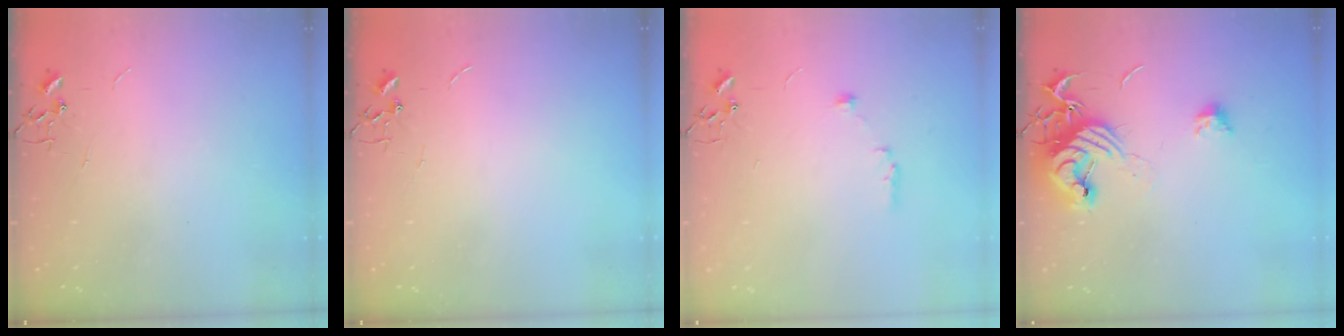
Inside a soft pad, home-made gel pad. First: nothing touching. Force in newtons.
{"total": 0.0}
{"total": 5.9, "press": 5.6, "slide": 2.1}
{"total": 14.4, "press": 14.4, "slide": 0.8}